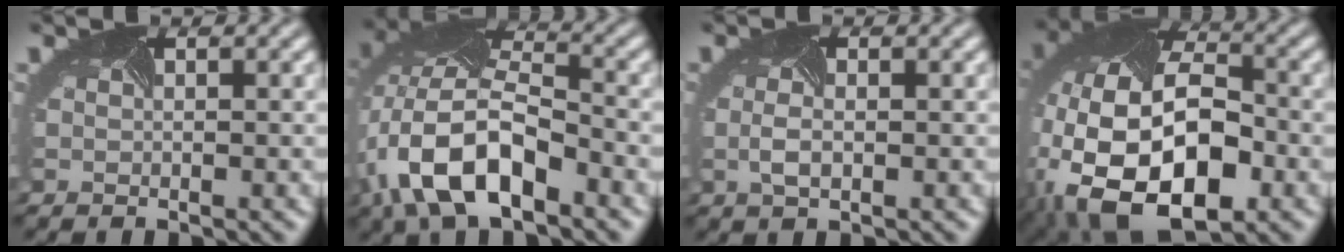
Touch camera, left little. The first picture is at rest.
{"total": 11.4, "force": [-4.8, 5.7, 8.6], "torque": [-0.185, -0.004, -0.090]}
{"total": 1.5, "force": [-0.3, 0.6, 1.3], "torque": [-0.038, -0.006, -0.008]}
{"total": 16.9, "force": [-4.8, 10.6, 12.3], "torque": [-0.241, -0.026, -0.072]}